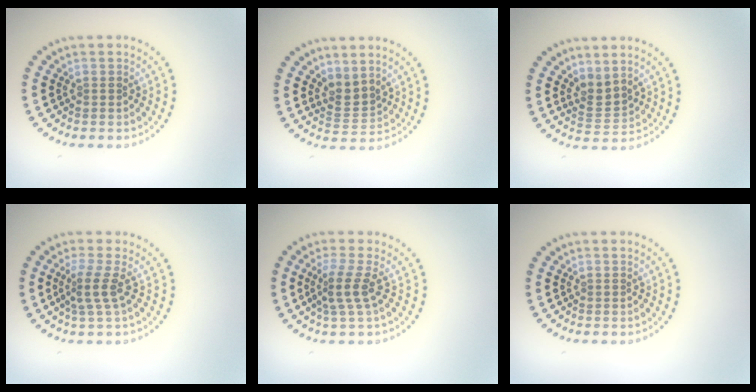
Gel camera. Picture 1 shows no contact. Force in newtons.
{"total": 2.3, "press": 1.5, "slide": 1.7}
{"total": 2.3, "press": 1.5, "slide": 1.8}
{"total": 2.3, "press": 1.6, "slide": 1.7}
{"total": 2.7, "press": 1.9, "slide": 1.9}
{"total": 0.0}